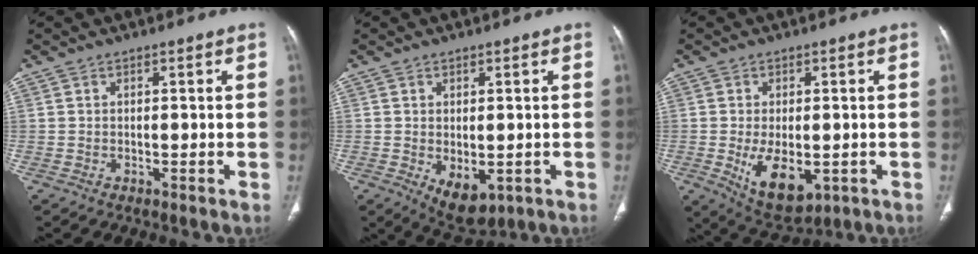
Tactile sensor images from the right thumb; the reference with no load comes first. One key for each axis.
{"total": 6.3, "fx": -1.5, "fy": 3.6, "fz": 4.9, "tx": -0.062, "ty": -0.007, "tz": -0.005}
{"total": 9.6, "fx": -2.2, "fy": 5.2, "fz": 7.7, "tx": -0.113, "ty": -0.013, "tz": -0.020}